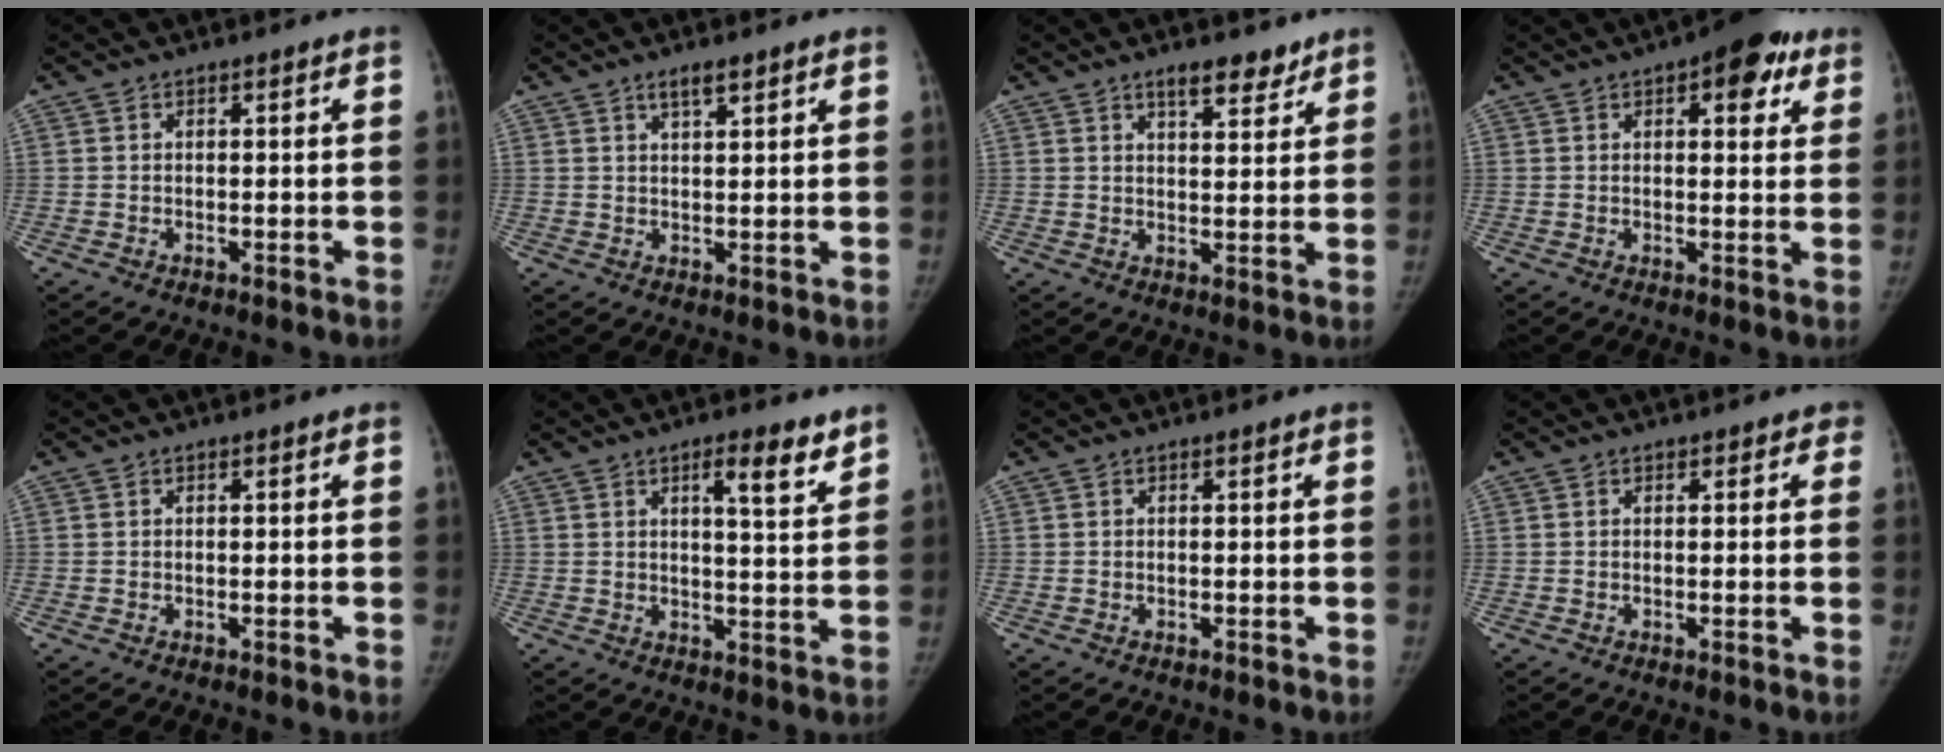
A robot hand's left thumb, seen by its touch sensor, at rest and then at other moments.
{"total": 2.9, "force": [2.1, 0.7, 1.9], "torque": [-0.028, -0.009, 0.037]}
{"total": 5.8, "force": [4.3, 2.3, 3.2], "torque": [-0.023, -0.027, 0.065]}
{"total": 8.1, "force": [4.2, 3.4, 6.1], "torque": [-0.052, -0.009, 0.050]}
{"total": 0.0}
{"total": 6.9, "force": [4.4, 1.5, 5.1], "torque": [-0.063, -0.028, 0.063]}
{"total": 0.0}
{"total": 1.1, "force": [0.6, 0.9, 0.3], "torque": [0.020, 0.001, 0.000]}